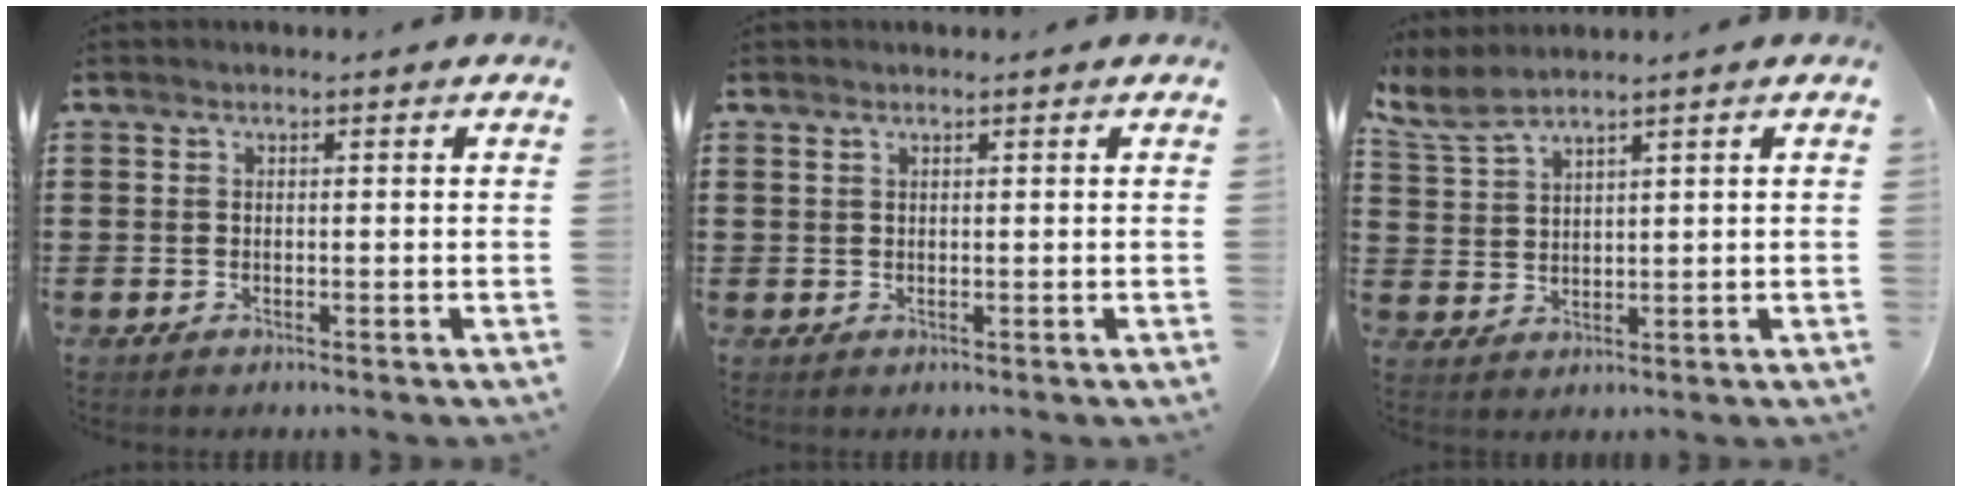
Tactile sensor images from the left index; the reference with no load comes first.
{"total": 0.6, "force": [0.4, 0.1, 0.4], "torque": [-0.008, 0.002, 0.008]}
{"total": 4.4, "force": [3.5, 0.7, 2.5], "torque": [-0.060, -0.007, 0.065]}